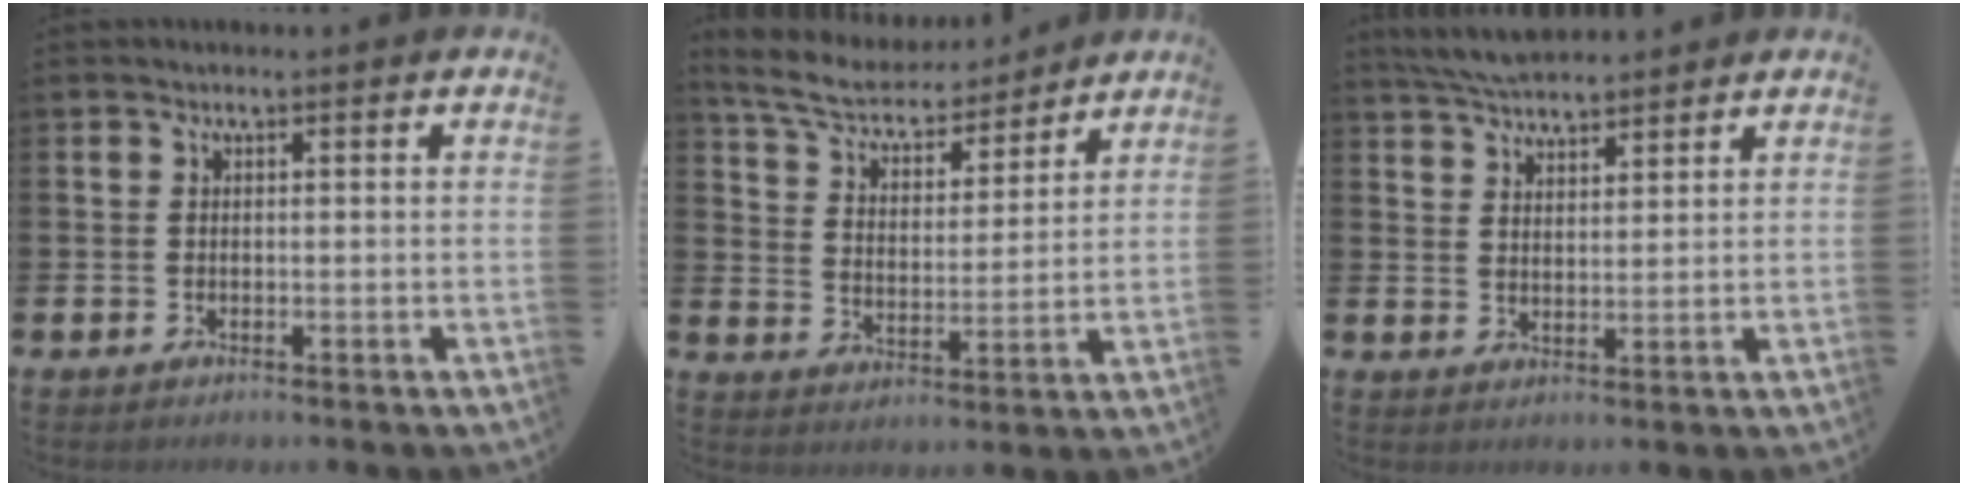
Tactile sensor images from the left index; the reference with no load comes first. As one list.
[{"total": 7.9, "force": [7.3, 1.9, 2.1], "torque": [-0.084, -0.047, 0.130]}, {"total": 5.3, "force": [5.2, 0.6, 0.9], "torque": [-0.040, -0.017, 0.098]}]